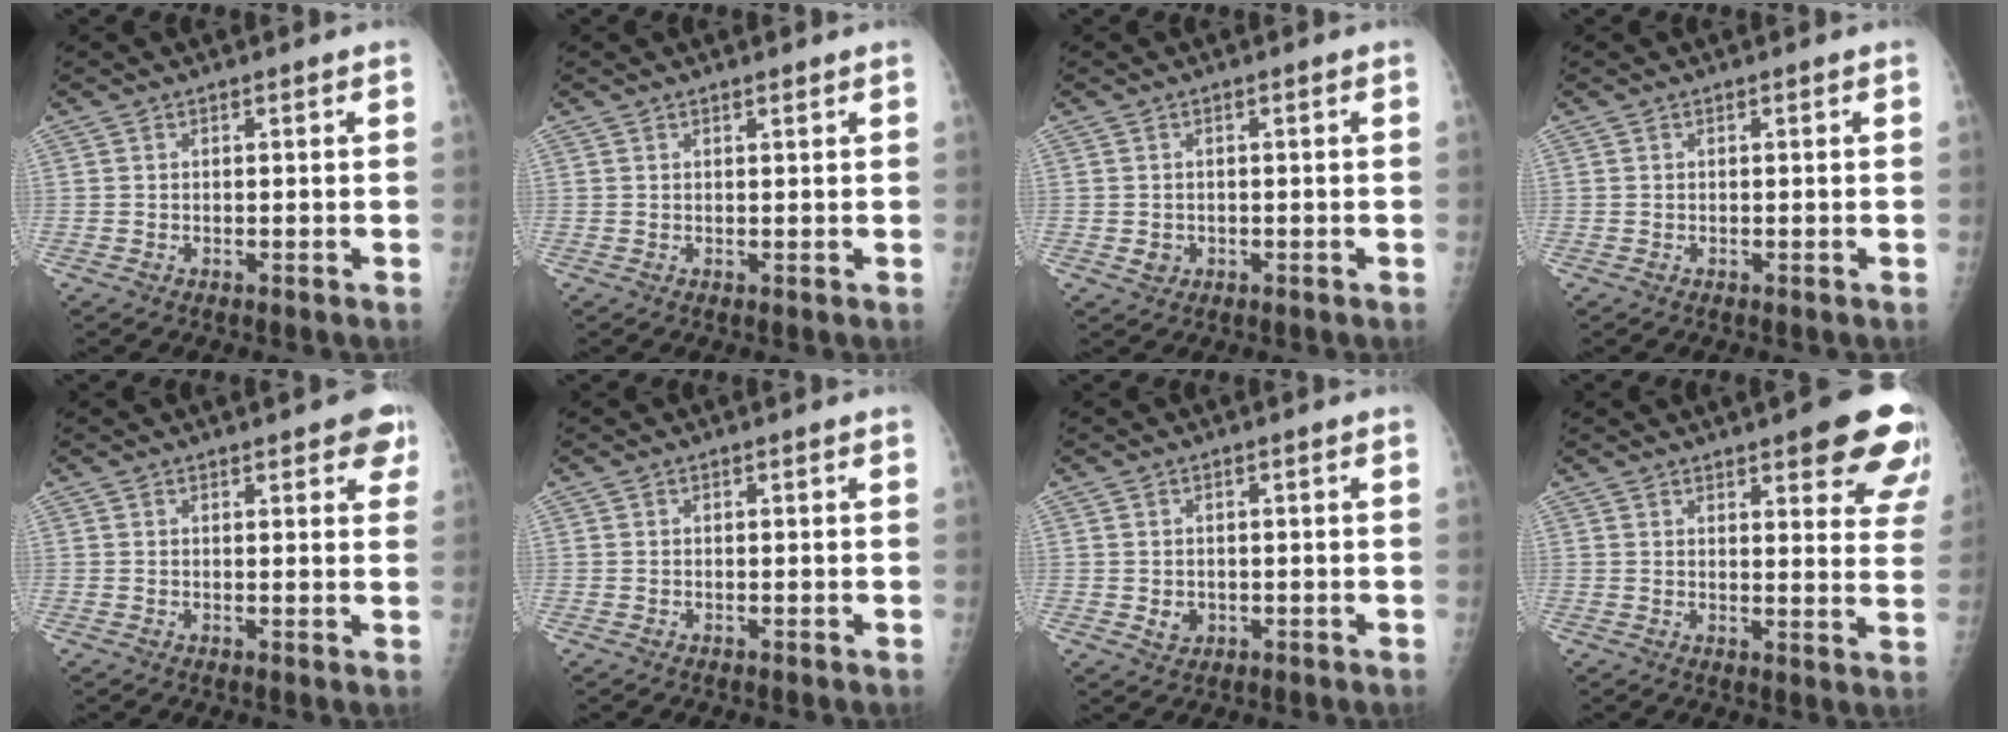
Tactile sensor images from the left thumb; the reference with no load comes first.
{"total": 0.8, "force": [0.6, 0.2, 0.5], "torque": [-0.008, -0.003, 0.010]}
{"total": 1.7, "force": [-0.3, 1.5, 0.6], "torque": [-0.005, 0.003, 0.000]}
{"total": 0.0}
{"total": 4.8, "force": [2.8, 2.0, 3.3], "torque": [-0.012, -0.008, 0.026]}
{"total": 0.0}
{"total": 2.2, "force": [-0.3, 1.9, 1.0], "torque": [-0.008, 0.001, 0.003]}
{"total": 15.1, "force": [9.3, 4.2, 11.2], "torque": [-0.105, -0.040, 0.100]}